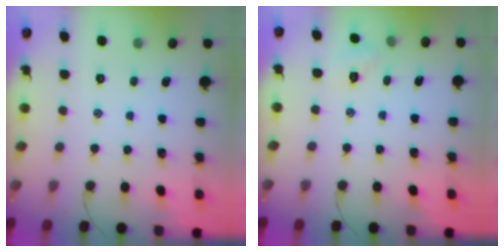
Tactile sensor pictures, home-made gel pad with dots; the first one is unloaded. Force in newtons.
{"total": 2.2, "press": 2.1, "slide": 0.6}